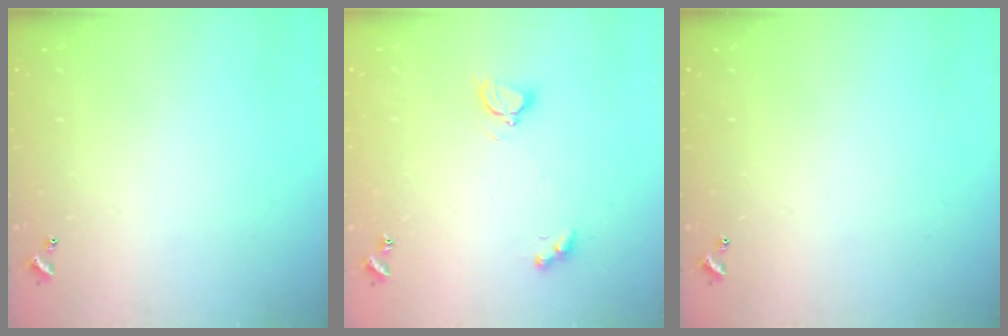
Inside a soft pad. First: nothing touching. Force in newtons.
{"total": 3.6, "press": 3.5, "slide": 0.7}
{"total": 0.0}